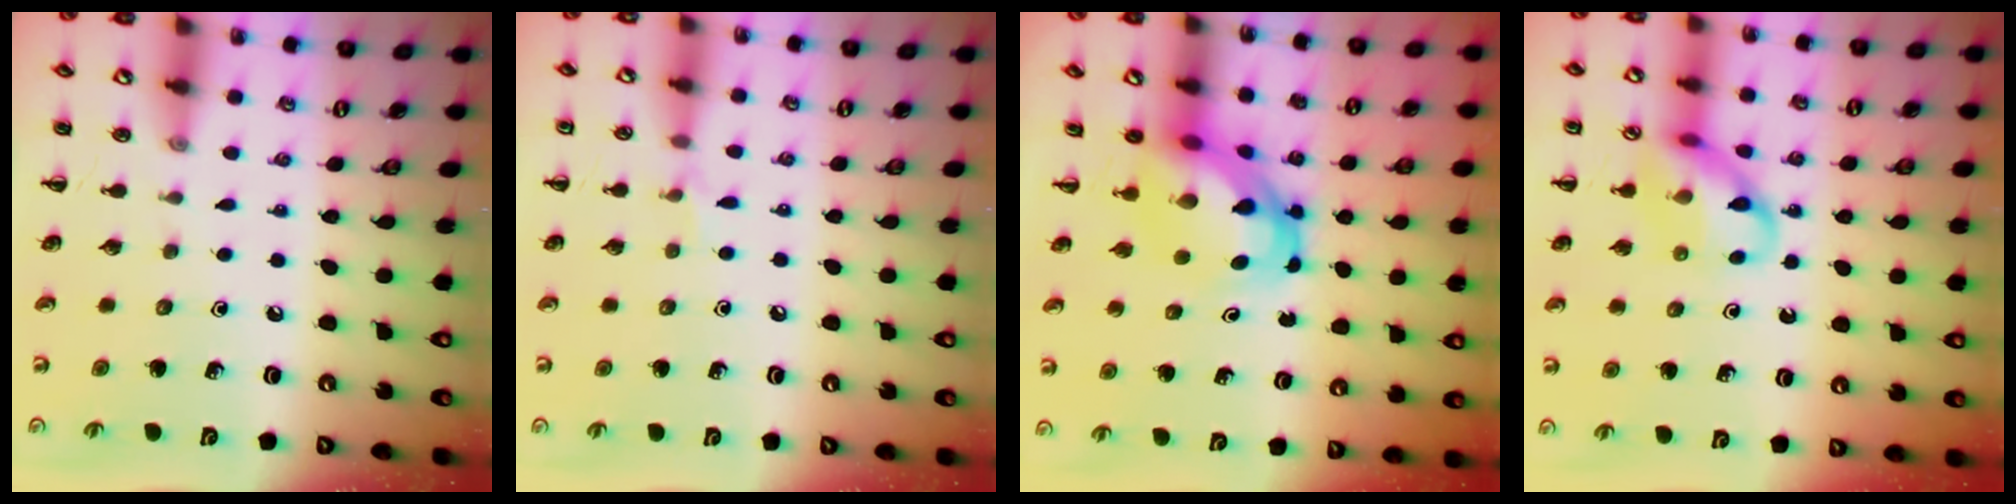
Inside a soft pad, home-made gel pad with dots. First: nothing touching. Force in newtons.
{"total": 4.2, "press": 4.0, "slide": 1.4}
{"total": 5.8, "press": 5.7, "slide": 1.4}
{"total": 11.5, "press": 11.3, "slide": 1.8}